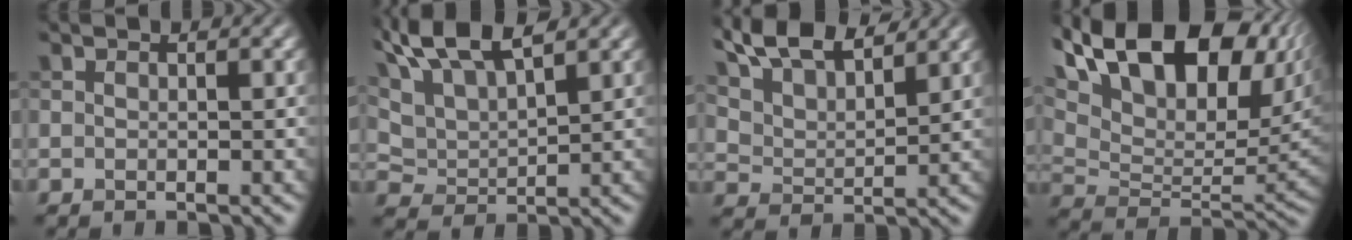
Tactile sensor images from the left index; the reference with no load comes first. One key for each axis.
{"total": 8.4, "fx": 6.0, "fy": 2.7, "fz": 5.2, "tx": -0.115, "ty": 0.017, "tz": 0.111}
{"total": 8.8, "fx": 7.0, "fy": 2.8, "fz": 4.6, "tx": -0.103, "ty": 0.014, "tz": 0.104}
{"total": 18.4, "fx": 9.7, "fy": 8.9, "fz": 12.9, "tx": -0.224, "ty": 0.048, "tz": 0.154}